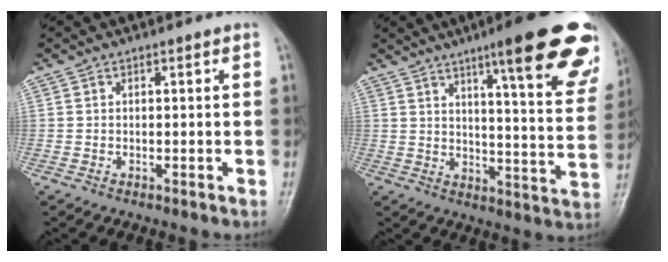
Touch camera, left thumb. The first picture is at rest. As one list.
[{"total": 22.6, "force": [13.6, 3.9, 17.6], "torque": [-0.205, -0.054, 0.173]}]